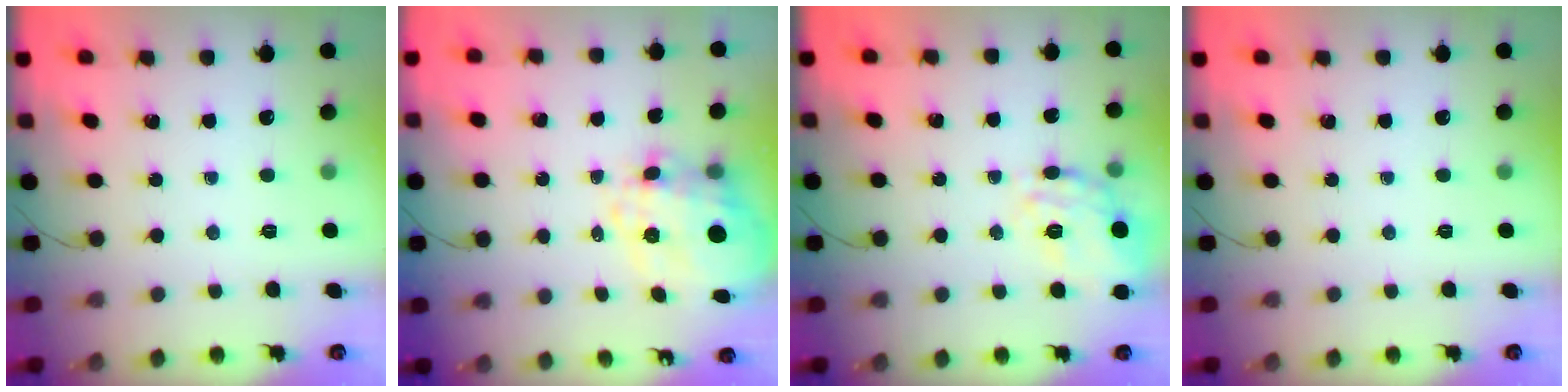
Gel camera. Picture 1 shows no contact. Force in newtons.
{"total": 13.6, "press": 13.3, "slide": 2.9}
{"total": 17.6, "press": 17.6, "slide": 0.4}
{"total": 0.0}